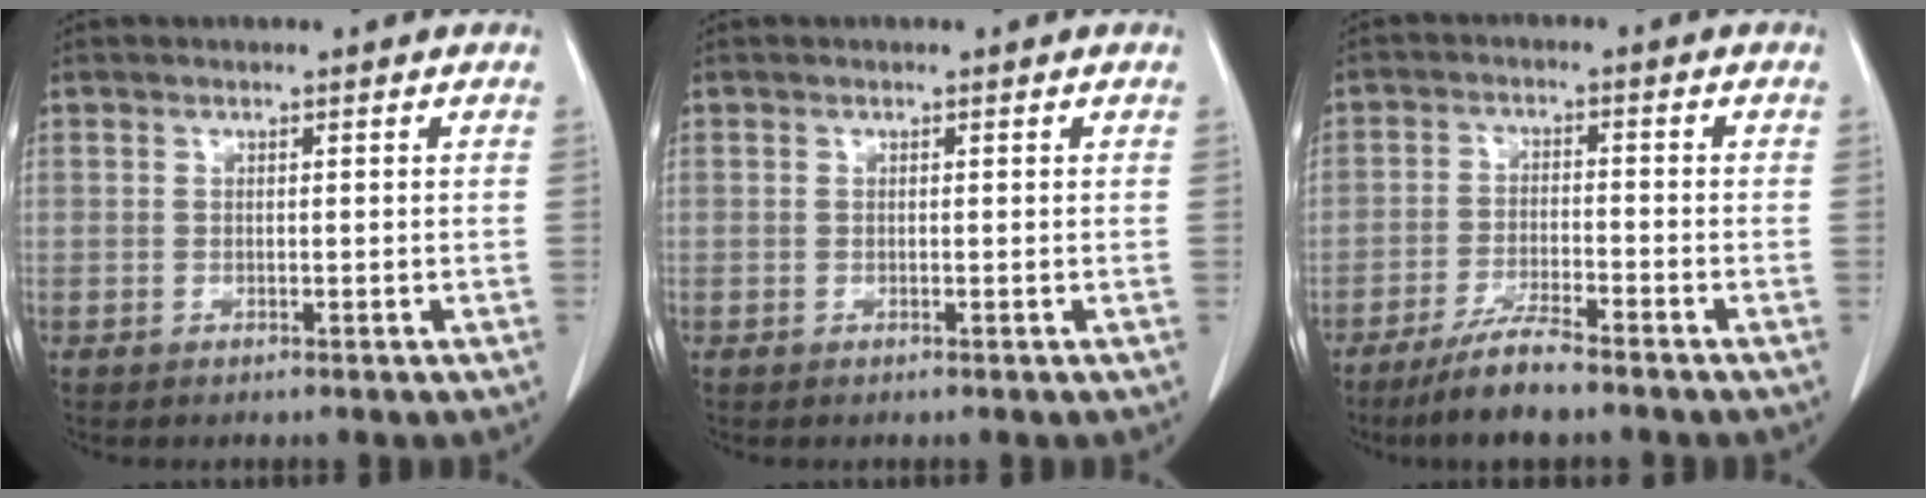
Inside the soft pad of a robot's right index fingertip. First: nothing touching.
{"total": 0.0}
{"total": 6.3, "force": [-5.1, 0.7, 3.7], "torque": [-0.076, -0.015, -0.095]}